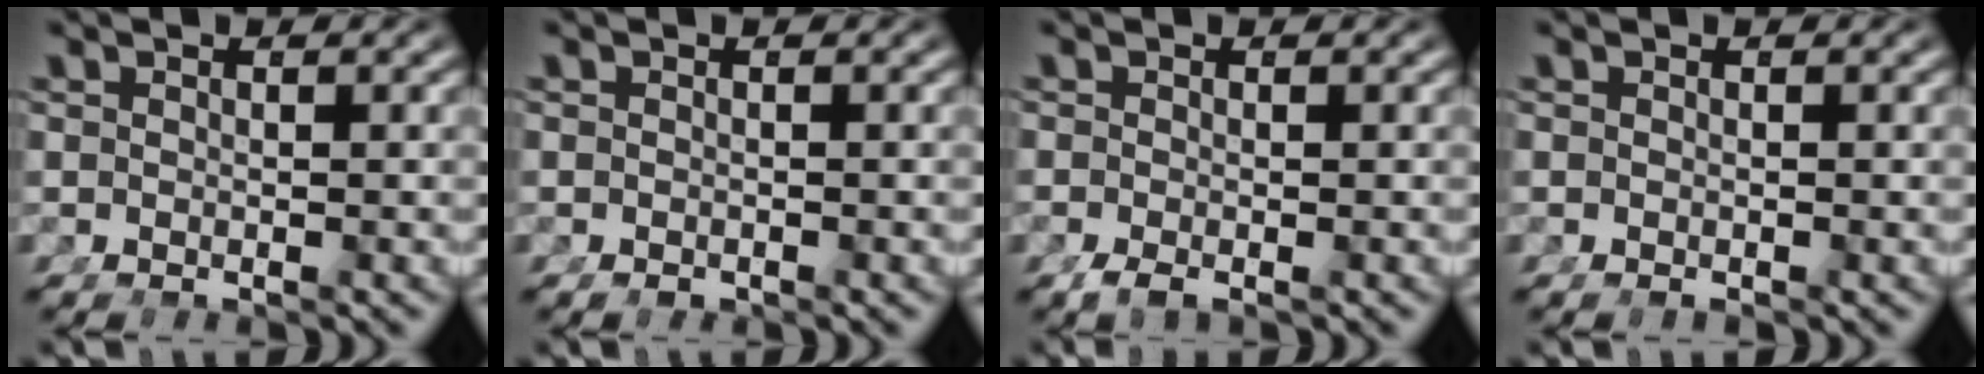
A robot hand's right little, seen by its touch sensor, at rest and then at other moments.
{"total": 0.6, "force": [-0.5, -0.1, 0.1], "torque": [-0.003, -0.008, -0.005]}
{"total": 1.2, "force": [-1.0, 0.1, 0.7], "torque": [-0.010, -0.008, -0.012]}
{"total": 0.0}